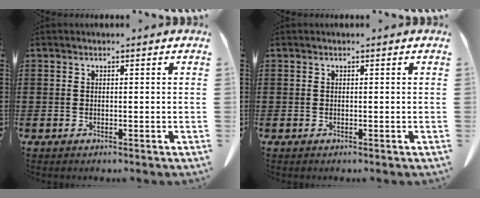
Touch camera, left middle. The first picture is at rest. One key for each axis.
{"total": 0.0}